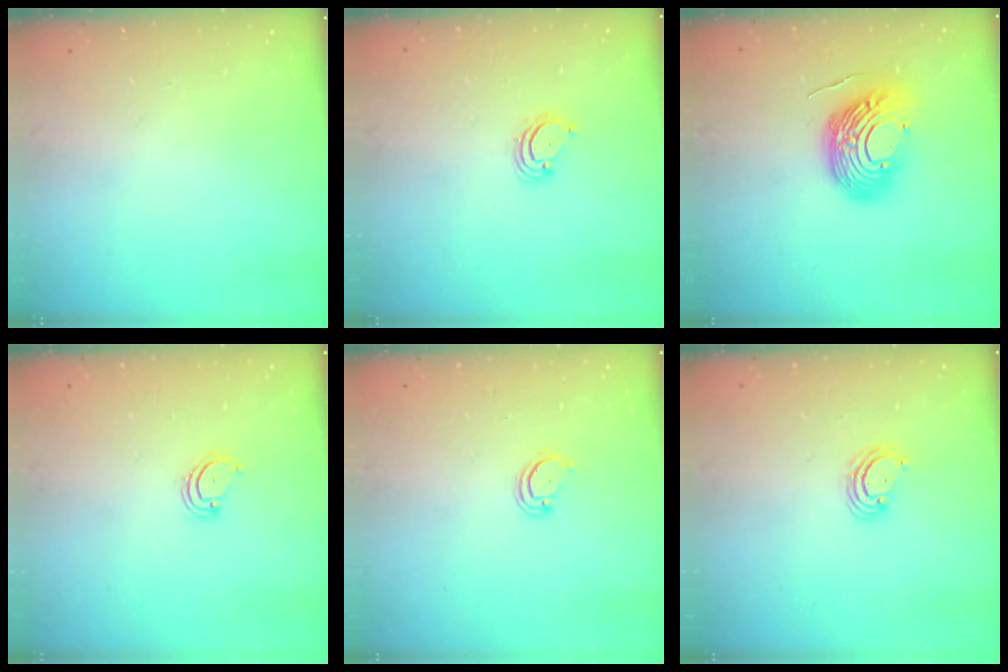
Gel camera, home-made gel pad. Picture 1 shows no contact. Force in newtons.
{"total": 3.1, "press": 3.1, "slide": 0.3}
{"total": 14.4, "press": 14.3, "slide": 2.2}
{"total": 3.0, "press": 3.0, "slide": 0.4}
{"total": 2.9, "press": 2.9, "slide": 0.2}
{"total": 3.2, "press": 3.2, "slide": 0.3}